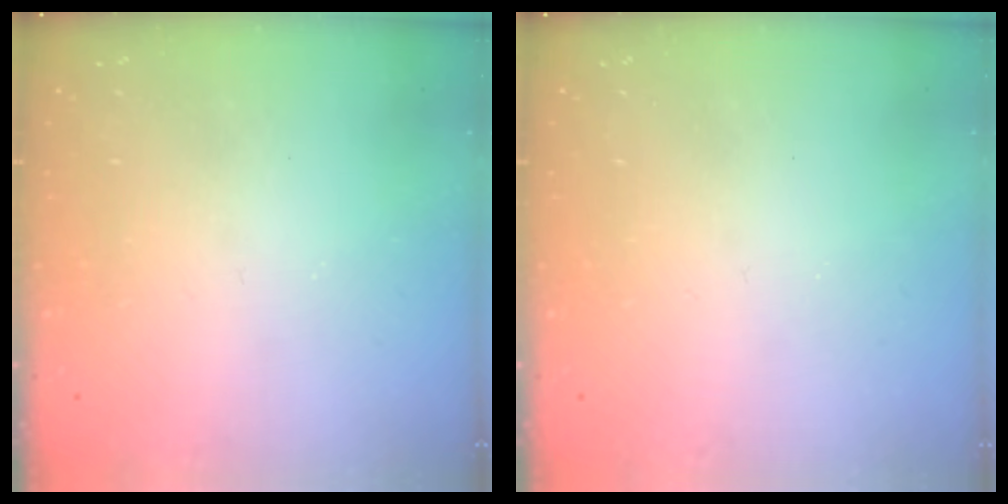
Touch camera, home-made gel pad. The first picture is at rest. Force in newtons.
{"total": 0.0}